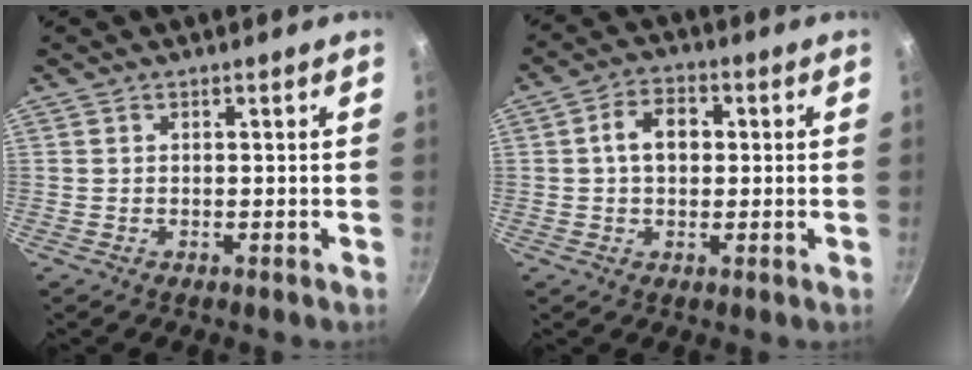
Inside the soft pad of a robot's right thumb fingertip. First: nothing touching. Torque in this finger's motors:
{"motor_torque": [0.06, 1.45, 0.51, -0.36, 0.01]}